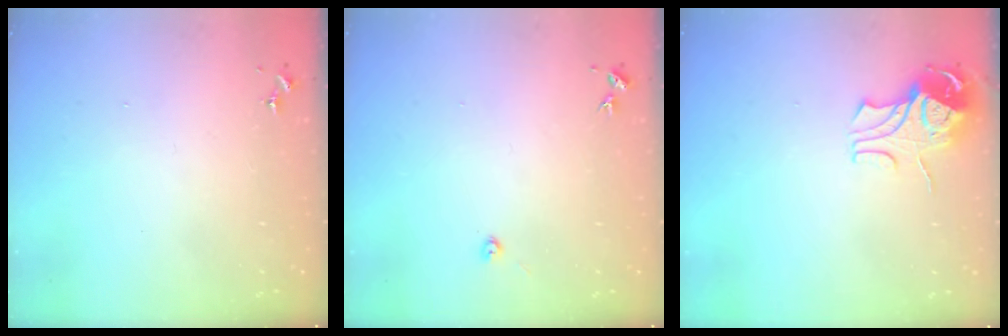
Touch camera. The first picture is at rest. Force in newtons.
{"total": 2.2, "press": 2.2, "slide": 0.3}
{"total": 8.9, "press": 8.9, "slide": 0.9}